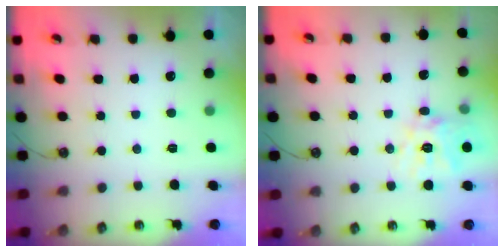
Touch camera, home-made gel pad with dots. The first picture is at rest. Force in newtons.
{"total": 13.5, "press": 13.4, "slide": 1.7}